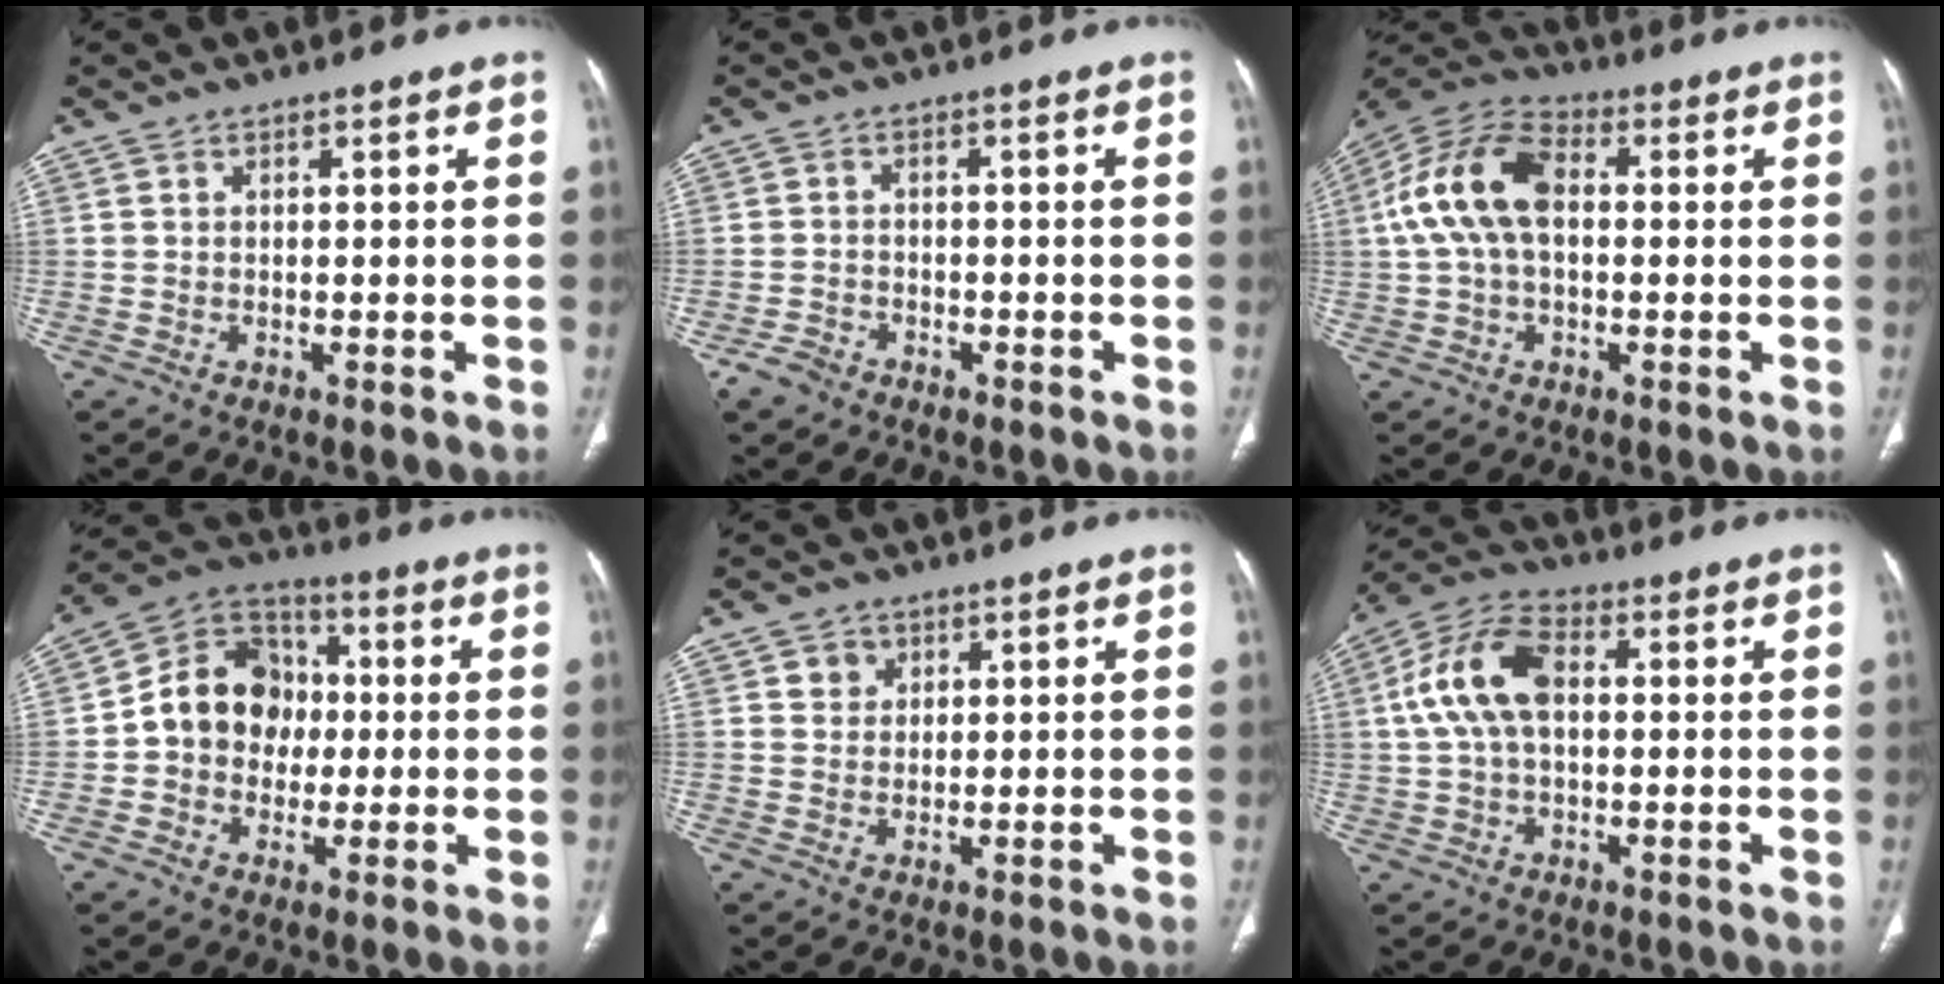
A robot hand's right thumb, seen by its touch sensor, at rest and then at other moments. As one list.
[{"total": 3.4, "force": [-2.3, 2.2, 1.1], "torque": [-0.024, 0.011, -0.038]}, {"total": 14.0, "force": [1.3, 8.5, 11.0], "torque": [-0.221, 0.035, 0.014]}, {"total": 13.7, "force": [-0.1, 11.6, 7.3], "torque": [-0.078, 0.031, -0.013]}, {"total": 2.9, "force": [1.3, 2.5, 0.7], "torque": [0.003, -0.007, 0.020]}, {"total": 12.1, "force": [1.6, 7.3, 9.6], "torque": [-0.193, 0.030, 0.023]}]